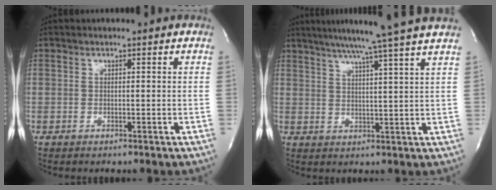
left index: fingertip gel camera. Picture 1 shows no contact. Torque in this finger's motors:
{"motor_torque": [-0.10, -0.07, 0.26, 0.09]}